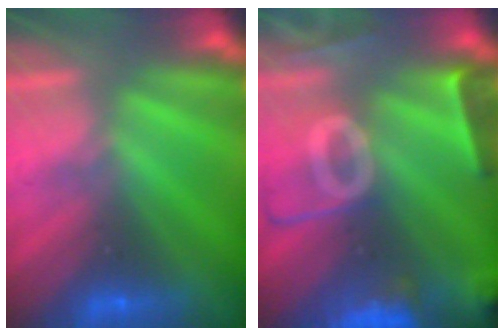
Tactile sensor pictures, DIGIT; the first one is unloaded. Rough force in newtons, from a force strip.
{"total": 9.6}